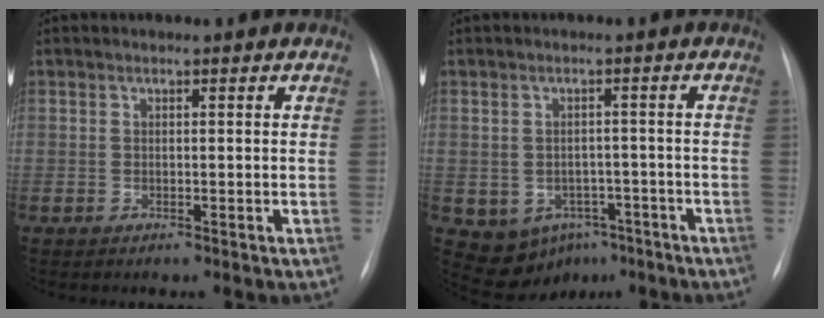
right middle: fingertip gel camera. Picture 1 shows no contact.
{"total": 7.6, "force": [-4.0, 5.9, 2.7], "torque": [-0.042, 0.020, -0.042]}